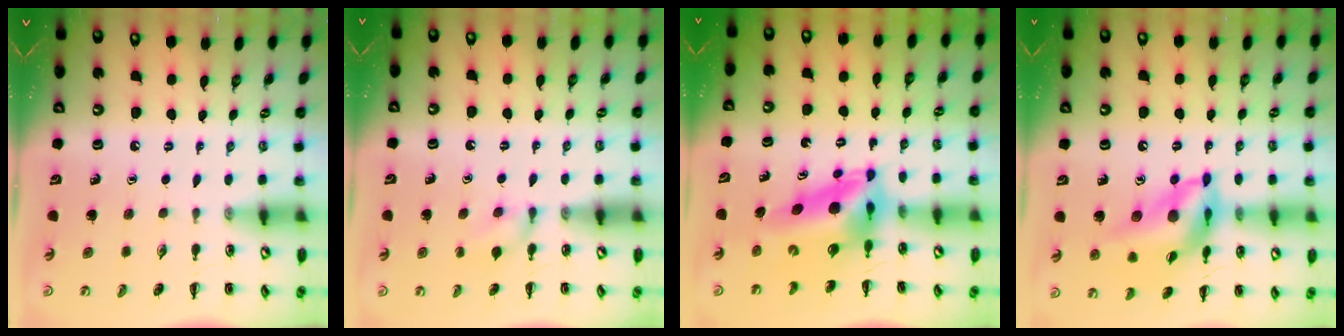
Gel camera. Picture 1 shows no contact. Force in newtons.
{"total": 4.9, "press": 4.6, "slide": 1.7}
{"total": 9.6, "press": 9.2, "slide": 3.0}
{"total": 17.3, "press": 16.9, "slide": 3.7}